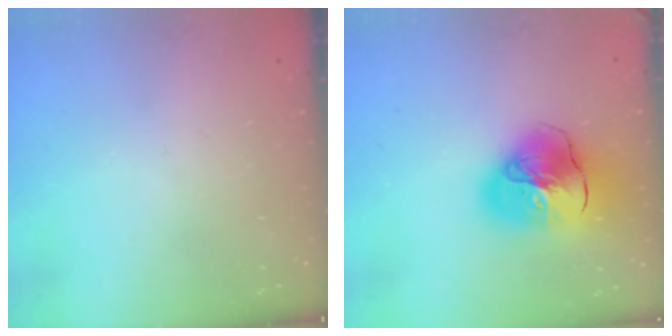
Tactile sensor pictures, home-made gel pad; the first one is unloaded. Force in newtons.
{"total": 17.4, "press": 17.2, "slide": 2.3}